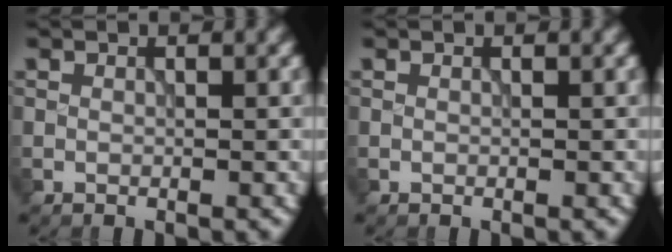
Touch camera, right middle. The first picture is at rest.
{"total": 0.0}